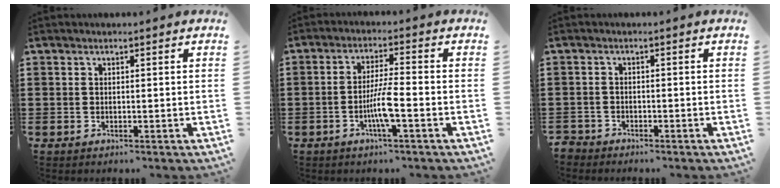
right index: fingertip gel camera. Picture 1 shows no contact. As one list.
[{"total": 5.7, "force": [-2.0, 0.3, 5.3], "torque": [-0.104, -0.009, -0.041]}, {"total": 2.0, "force": [-2.0, 0.4, -0.2], "torque": [-0.003, 0.000, -0.045]}]